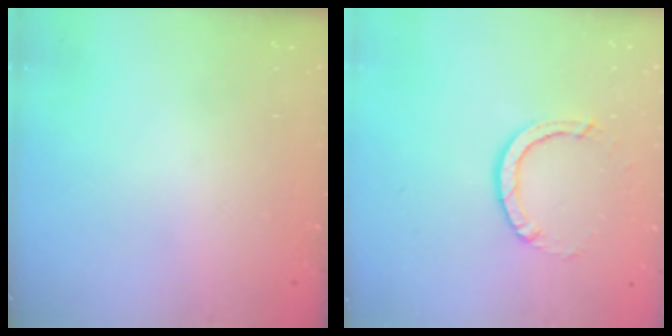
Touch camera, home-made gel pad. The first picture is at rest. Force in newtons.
{"total": 4.5, "press": 4.5, "slide": 0.3}